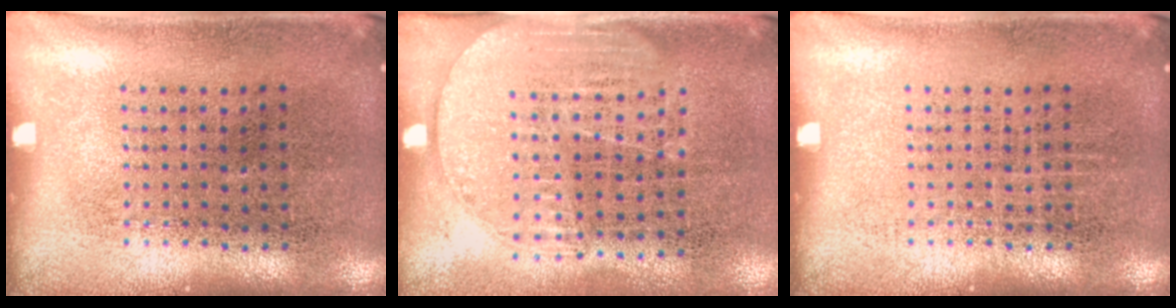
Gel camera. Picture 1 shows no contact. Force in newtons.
{"total": 1.5, "press": 1.2, "slide": 0.9}
{"total": 0.0}